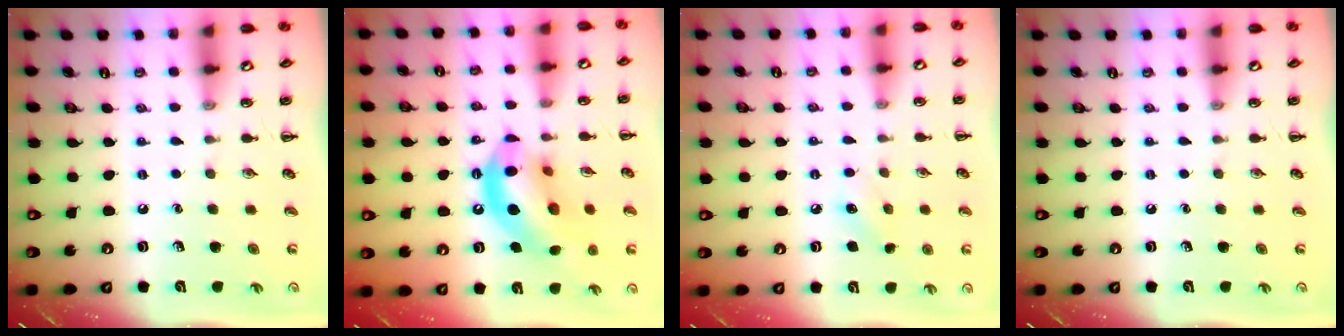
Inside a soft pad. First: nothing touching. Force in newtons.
{"total": 16.6, "press": 16.2, "slide": 3.6}
{"total": 5.8, "press": 5.6, "slide": 1.3}
{"total": 0.0}